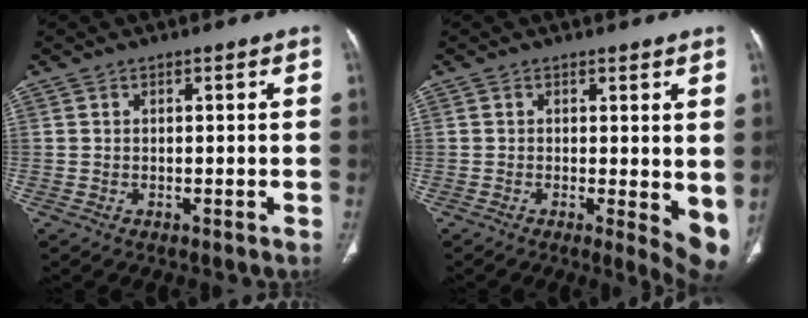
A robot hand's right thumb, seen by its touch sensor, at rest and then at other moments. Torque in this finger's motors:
{"motor_torque": [-0.12, 0.97, 0.00, 0.00, 0.00]}